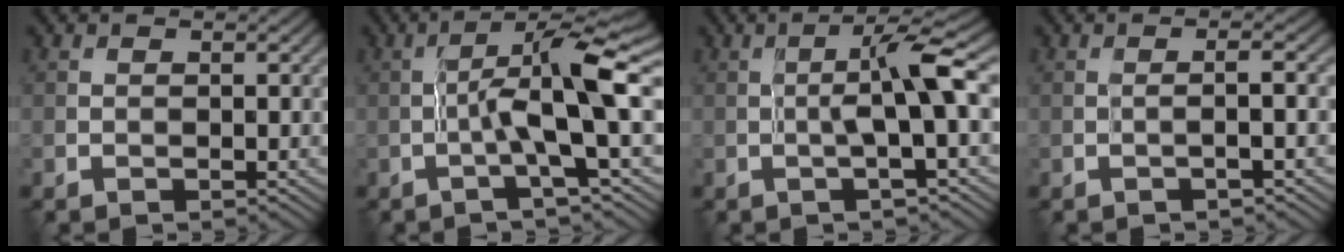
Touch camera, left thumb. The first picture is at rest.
{"total": 8.2, "force": [-0.6, 0.8, 8.1], "torque": [-0.141, 0.020, -0.022]}
{"total": 5.6, "force": [-0.2, 0.3, 5.6], "torque": [-0.103, 0.014, -0.009]}
{"total": 2.3, "force": [-0.3, 0.3, 2.2], "torque": [-0.033, 0.009, -0.017]}